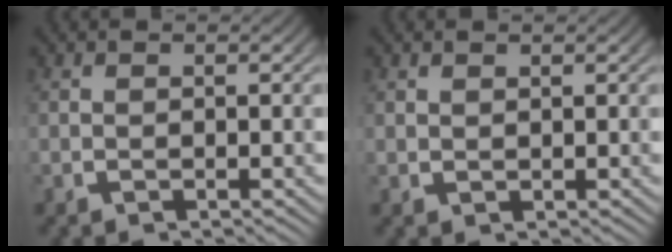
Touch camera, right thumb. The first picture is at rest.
{"total": 0.6, "force": [0.6, 0.1, 0.0], "torque": [0.005, 0.000, 0.016]}